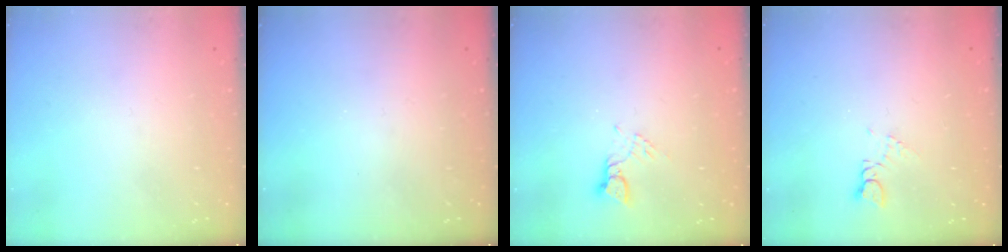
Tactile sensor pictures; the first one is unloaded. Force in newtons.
{"total": 0.0}
{"total": 2.6, "press": 2.6, "slide": 0.1}
{"total": 1.7, "press": 1.6, "slide": 0.3}